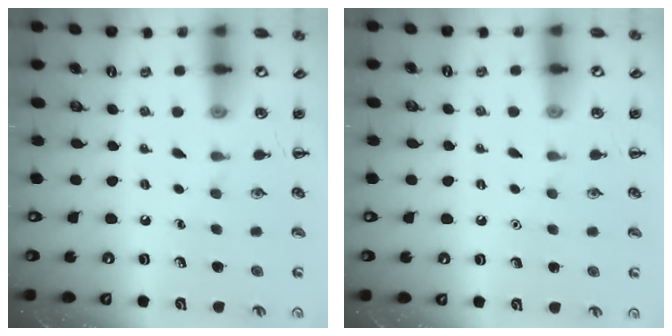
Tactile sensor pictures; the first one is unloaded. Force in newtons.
{"total": 1.6, "press": 1.6, "slide": 0.1}